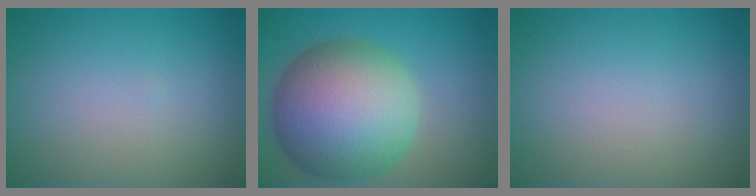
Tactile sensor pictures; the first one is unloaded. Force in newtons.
{"total": 13.6, "press": 13.6, "slide": 0.4}
{"total": 0.0}